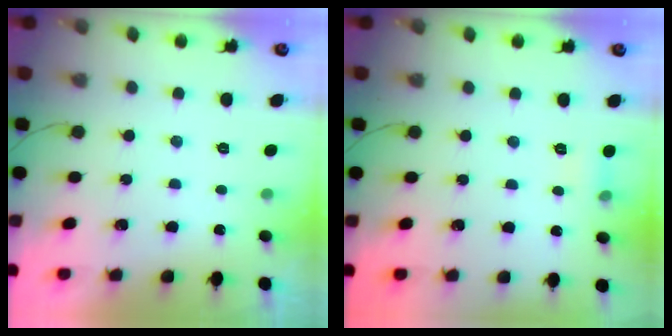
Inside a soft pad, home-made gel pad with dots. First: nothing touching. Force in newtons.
{"total": 5.5, "press": 5.1, "slide": 2.0}